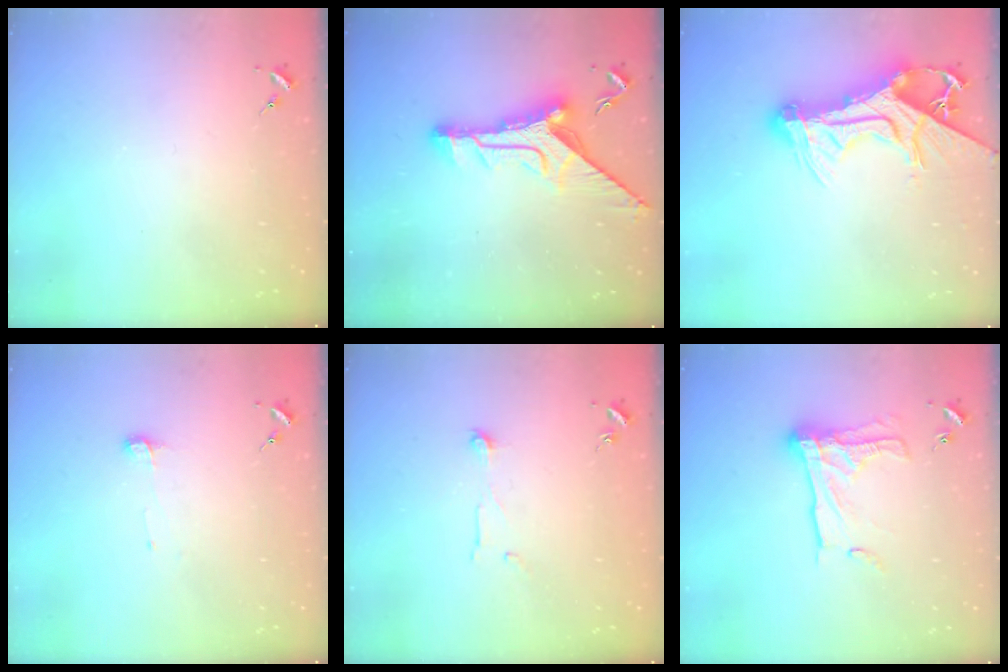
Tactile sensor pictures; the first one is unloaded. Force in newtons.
{"total": 14.7, "press": 14.6, "slide": 1.5}
{"total": 19.7, "press": 19.6, "slide": 1.8}
{"total": 5.1, "press": 5.0, "slide": 0.6}
{"total": 5.5, "press": 5.5, "slide": 0.3}
{"total": 15.9, "press": 15.9, "slide": 1.2}